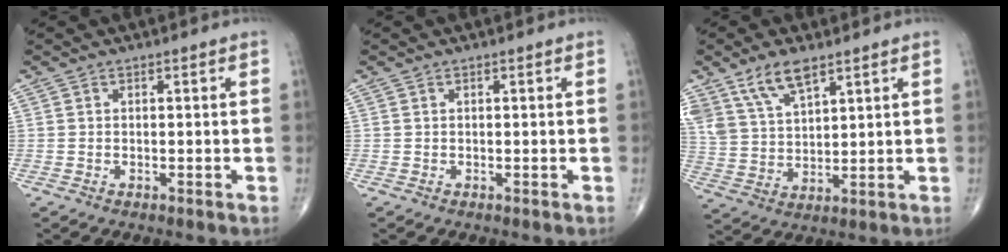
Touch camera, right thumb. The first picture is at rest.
{"total": 0.0}
{"total": 9.0, "force": [6.1, 3.7, 5.5], "torque": [-0.100, -0.023, 0.127]}